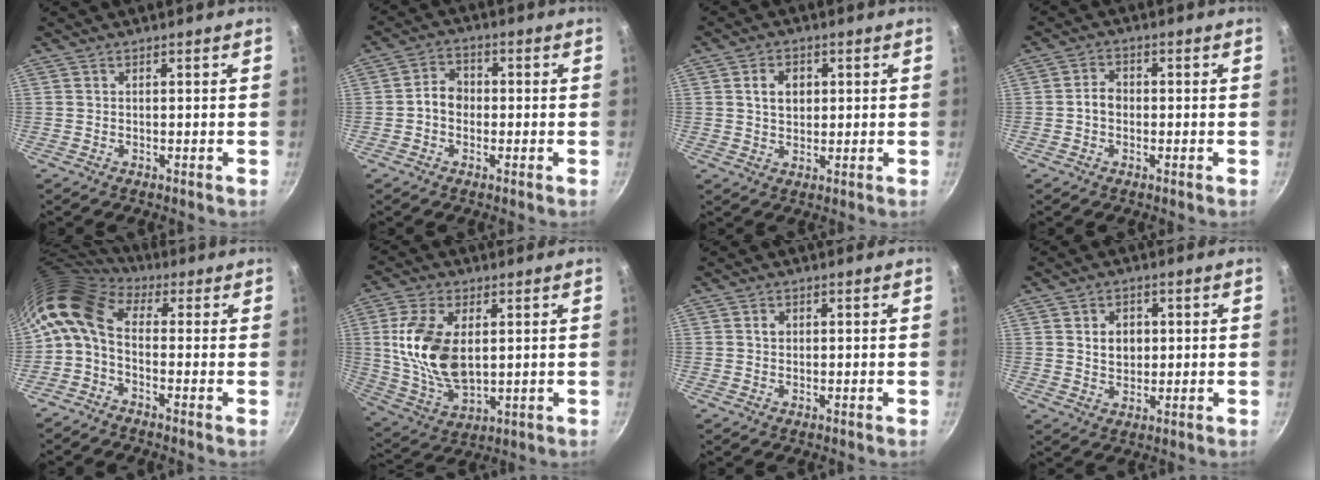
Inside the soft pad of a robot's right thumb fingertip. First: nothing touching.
{"total": 4.7, "force": [-0.6, 3.9, 2.6], "torque": [-0.019, 0.017, -0.020]}
{"total": 4.9, "force": [1.1, 3.7, 3.0], "torque": [-0.030, 0.001, 0.019]}
{"total": 3.2, "force": [-0.5, 2.6, 1.9], "torque": [-0.018, 0.015, -0.012]}
{"total": 9.8, "force": [0.3, 6.0, 7.7], "torque": [-0.152, 0.024, -0.014]}
{"total": 15.4, "force": [2.5, 8.9, 12.4], "torque": [-0.226, -0.017, 0.056]}
{"total": 1.4, "force": [0.4, 1.2, 0.6], "torque": [-0.005, 0.003, 0.006]}
{"total": 5.2, "force": [0.9, 4.2, 3.1], "torque": [-0.027, -0.002, 0.018]}